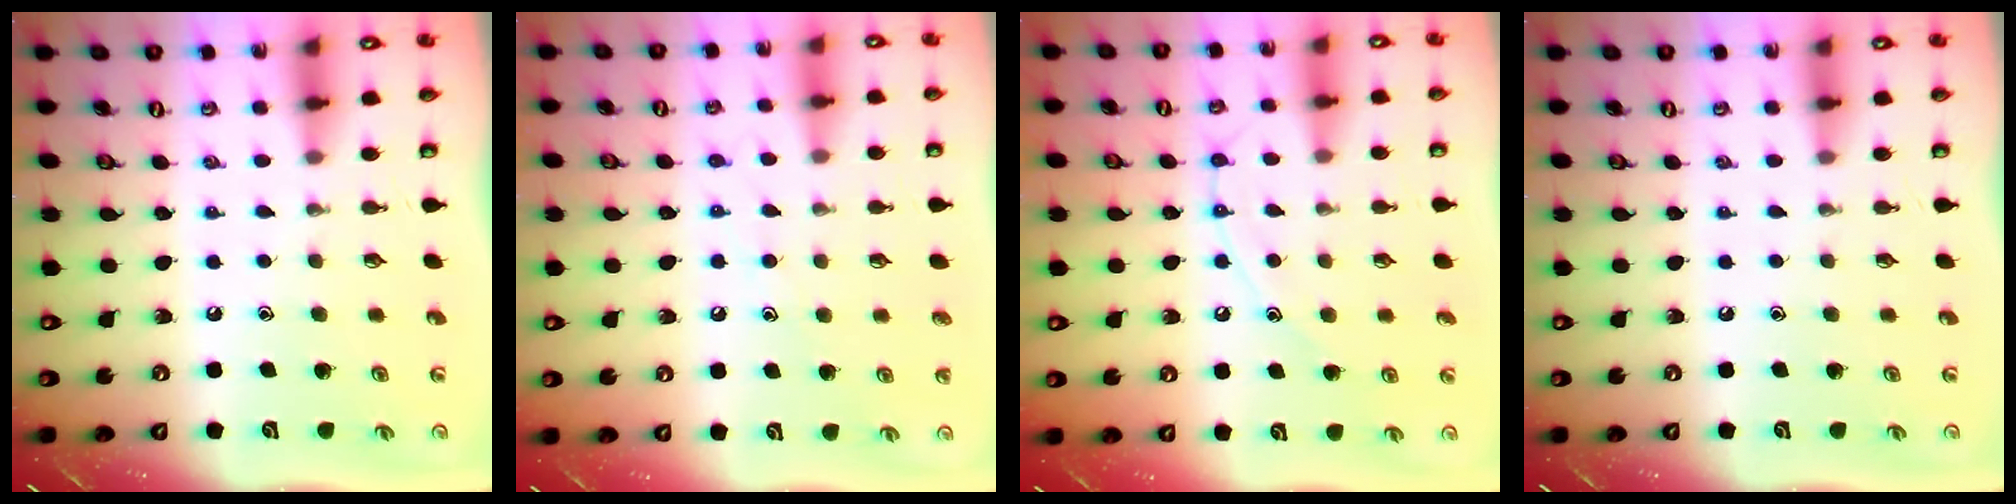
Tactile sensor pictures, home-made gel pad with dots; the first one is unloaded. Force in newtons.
{"total": 7.0, "press": 7.0, "slide": 0.6}
{"total": 9.0, "press": 9.0, "slide": 0.4}
{"total": 0.0}